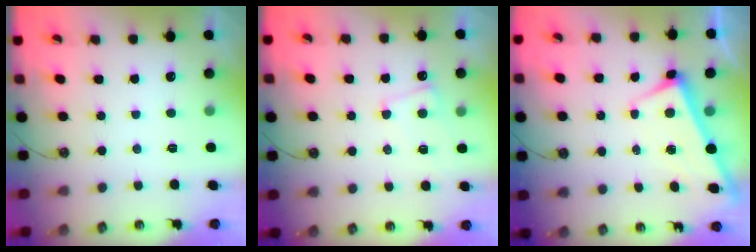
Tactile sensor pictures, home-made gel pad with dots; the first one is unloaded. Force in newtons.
{"total": 1.1, "press": 0.9, "slide": 0.5}
{"total": 2.6, "press": 2.6, "slide": 0.4}